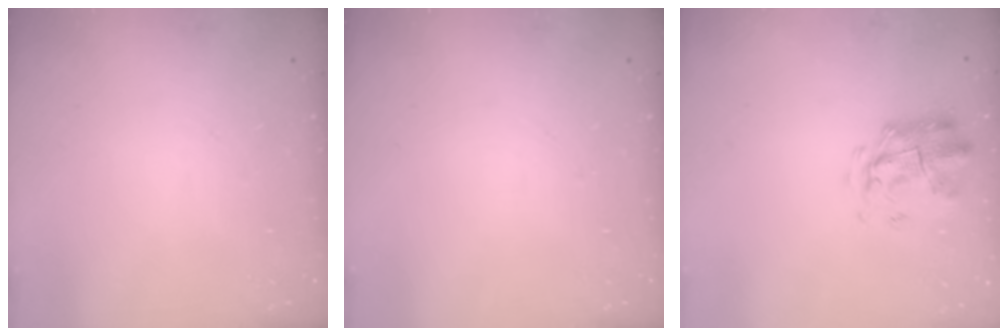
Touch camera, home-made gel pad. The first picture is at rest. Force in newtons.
{"total": 0.0}
{"total": 3.4, "press": 3.1, "slide": 1.4}